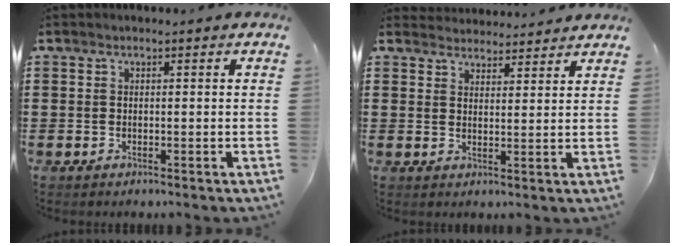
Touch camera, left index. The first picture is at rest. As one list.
[{"total": 3.3, "force": [3.2, 0.5, -0.2], "torque": [-0.007, -0.010, 0.061]}]